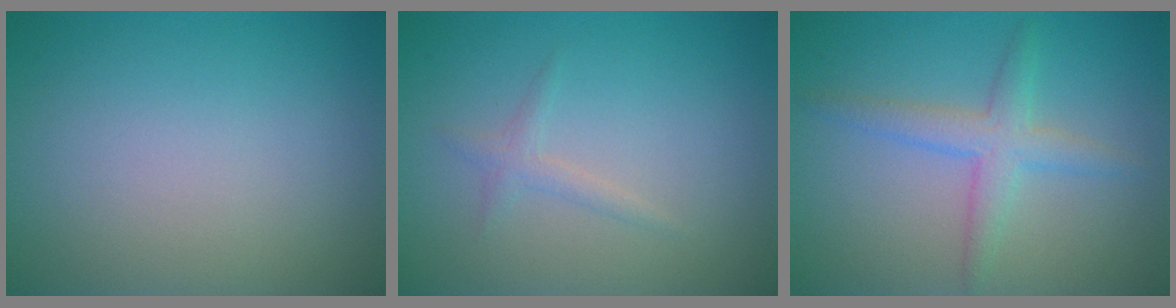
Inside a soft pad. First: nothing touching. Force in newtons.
{"total": 1.1, "press": 1.1, "slide": 0.0}
{"total": 2.9, "press": 2.9, "slide": 0.0}